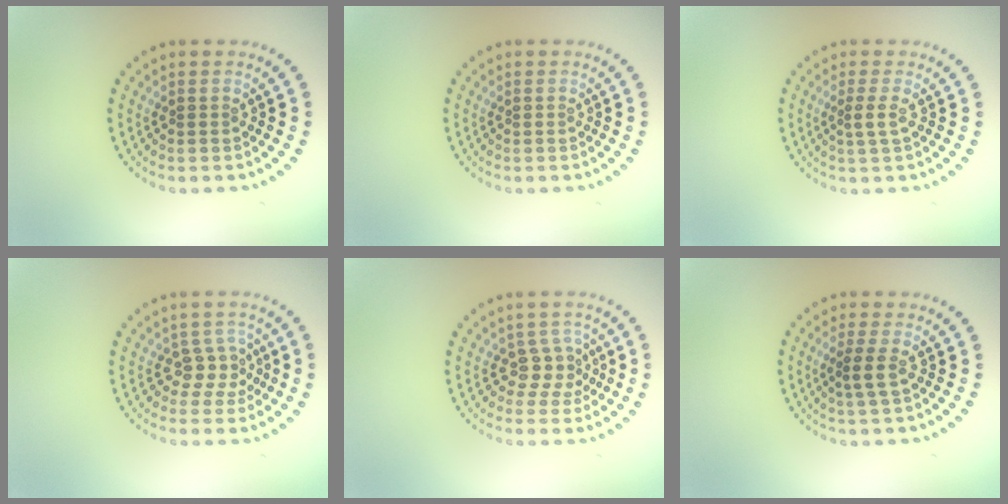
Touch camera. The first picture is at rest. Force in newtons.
{"total": 0.0}
{"total": 1.4, "press": 1.1, "slide": 0.8}
{"total": 2.2, "press": 1.6, "slide": 1.4}
{"total": 2.1, "press": 1.6, "slide": 1.4}
{"total": 1.8, "press": 1.5, "slide": 1.0}